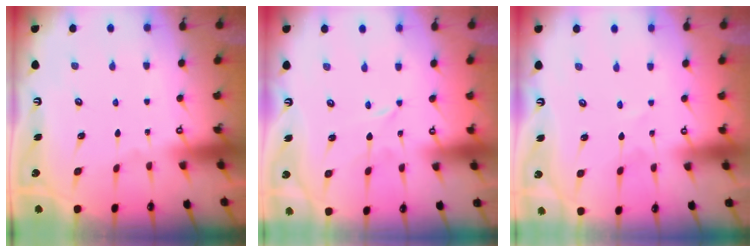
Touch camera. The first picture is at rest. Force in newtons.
{"total": 0.0}
{"total": 0.0}